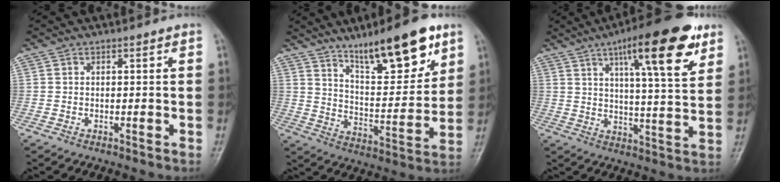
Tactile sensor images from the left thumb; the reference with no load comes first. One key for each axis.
{"total": 16.6, "fx": 10.9, "fy": 4.8, "fz": 11.6, "tx": -0.148, "ty": -0.064, "tz": 0.185}
{"total": 18.0, "fx": 9.4, "fy": 4.5, "fz": 14.6, "tx": -0.197, "ty": -0.031, "tz": 0.139}